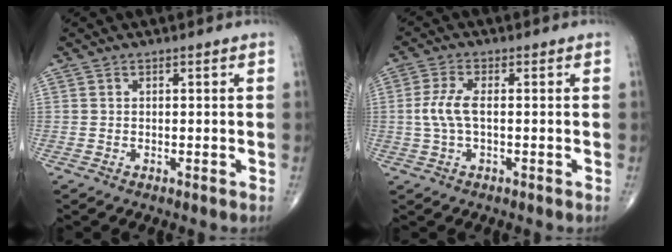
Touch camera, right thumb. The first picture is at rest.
{"total": 4.9, "force": [-0.1, 2.0, 4.5], "torque": [-0.117, 0.006, -0.007]}